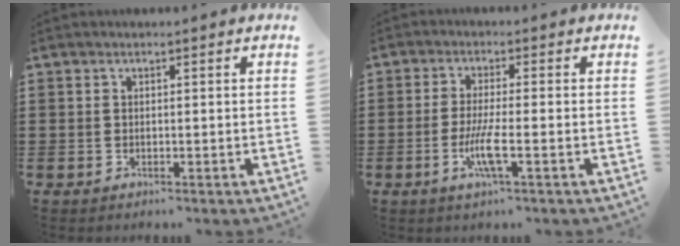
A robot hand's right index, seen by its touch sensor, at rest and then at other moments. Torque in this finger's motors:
{"motor_torque": [0.30, 0.35, 0.53, 0.12]}